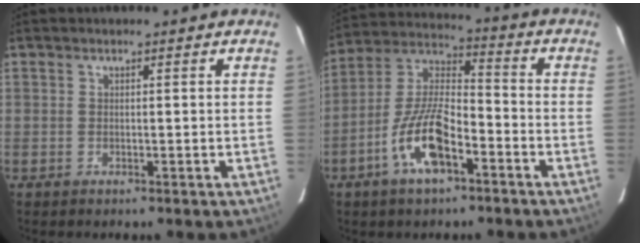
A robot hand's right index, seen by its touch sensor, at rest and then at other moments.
{"total": 13.0, "force": [-6.4, 4.9, 10.2], "torque": [-0.213, 0.004, -0.120]}